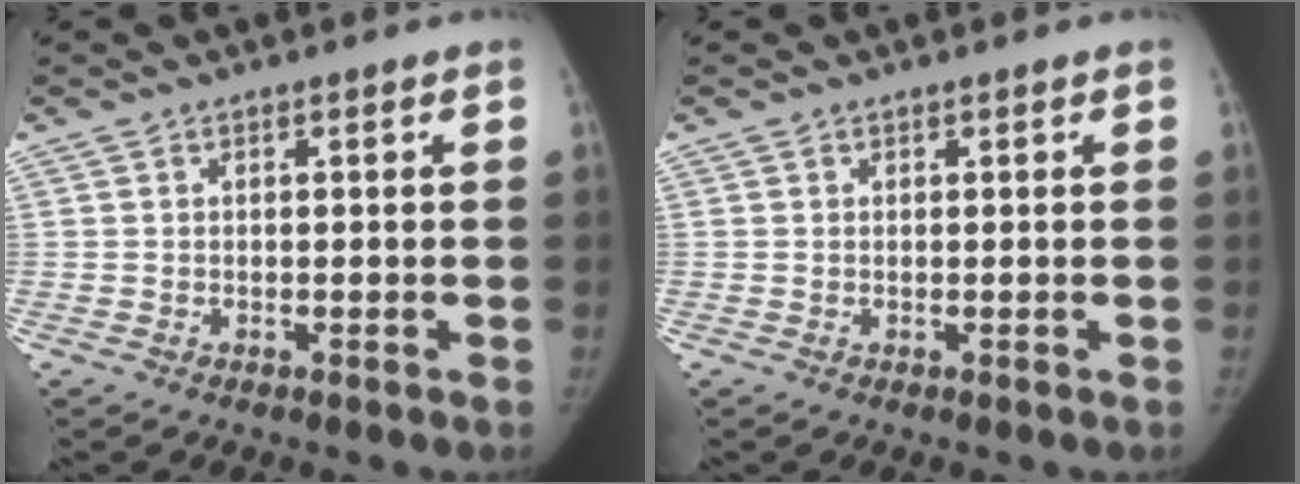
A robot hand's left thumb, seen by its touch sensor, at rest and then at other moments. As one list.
[{"total": 0.0}]